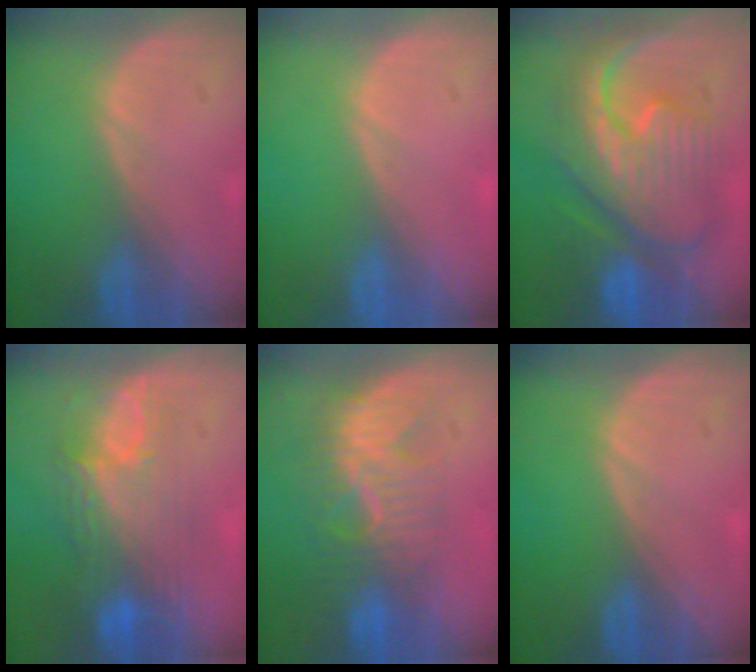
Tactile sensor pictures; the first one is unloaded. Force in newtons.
{"total": 0.0}
{"total": 12.0, "press": 11.9, "slide": 1.4}
{"total": 9.7, "press": 8.4, "slide": 5.0}
{"total": 8.4, "press": 8.0, "slide": 2.4}
{"total": 0.0}